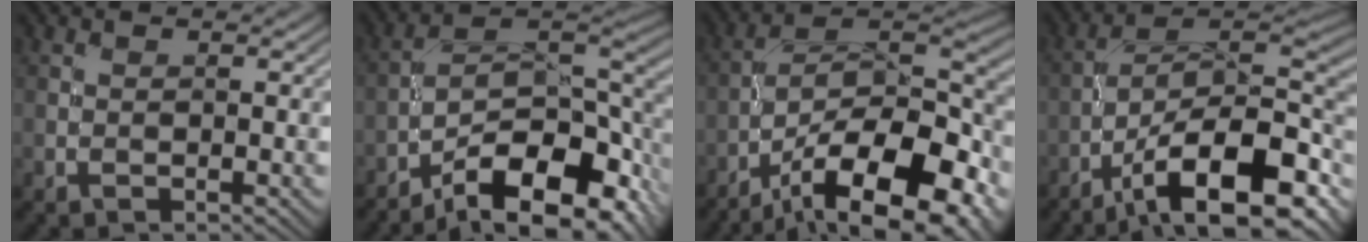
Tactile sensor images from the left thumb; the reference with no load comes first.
{"total": 15.6, "force": [-9.5, 6.4, 10.6], "torque": [-0.193, -0.025, -0.146]}
{"total": 18.8, "force": [-12.1, 7.0, 12.5], "torque": [-0.188, -0.024, -0.189]}
{"total": 16.8, "force": [-9.2, 6.6, 12.4], "torque": [-0.190, -0.011, -0.165]}